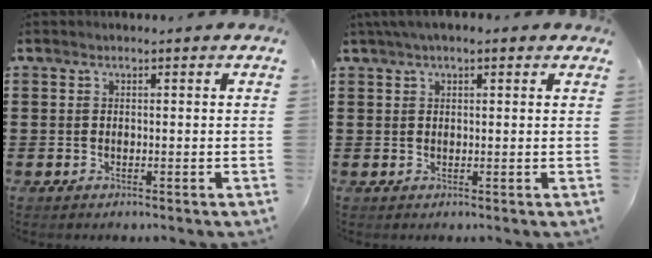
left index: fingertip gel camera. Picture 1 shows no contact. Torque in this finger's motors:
{"motor_torque": [1.06, -1.08, 0.45, 0.21]}